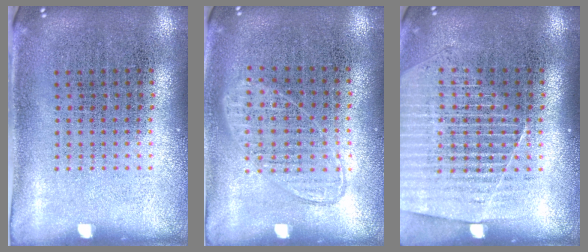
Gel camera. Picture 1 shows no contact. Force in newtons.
{"total": 1.0, "press": 0.9, "slide": 0.4}
{"total": 1.6, "press": 1.5, "slide": 0.4}